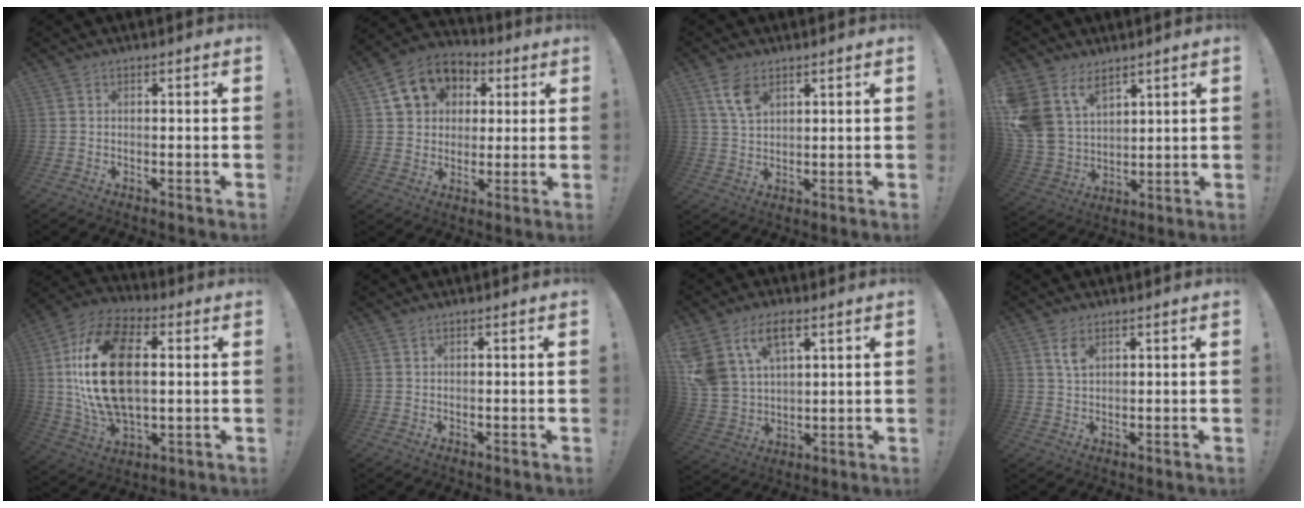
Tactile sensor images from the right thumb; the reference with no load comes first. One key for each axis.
{"total": 12.6, "fx": 5.1, "fy": 10.4, "fz": 5.0, "tx": -0.078, "ty": -0.015, "tz": 0.103}
{"total": 7.0, "fx": 4.0, "fy": 3.6, "fz": 4.5, "tx": -0.087, "ty": -0.011, "tz": 0.077}
{"total": 12.6, "fx": 7.8, "fy": 8.3, "fz": 5.5, "tx": -0.144, "ty": -0.052, "tz": 0.155}
{"total": 24.0, "fx": 2.5, "fy": 14.0, "fz": 19.4, "tx": -0.369, "ty": 0.002, "tz": 0.043}
{"total": 0.5, "fx": 0.4, "fy": 0.2, "fz": 0.2, "tx": -0.009, "ty": 0.002, "tz": 0.009}
{"total": 13.9, "fx": 7.4, "fy": 8.7, "fz": 7.9, "tx": -0.171, "ty": -0.035, "tz": 0.140}
{"total": 4.1, "fx": 2.3, "fy": 1.9, "fz": 2.9, "tx": -0.045, "ty": -0.009, "tz": 0.038}